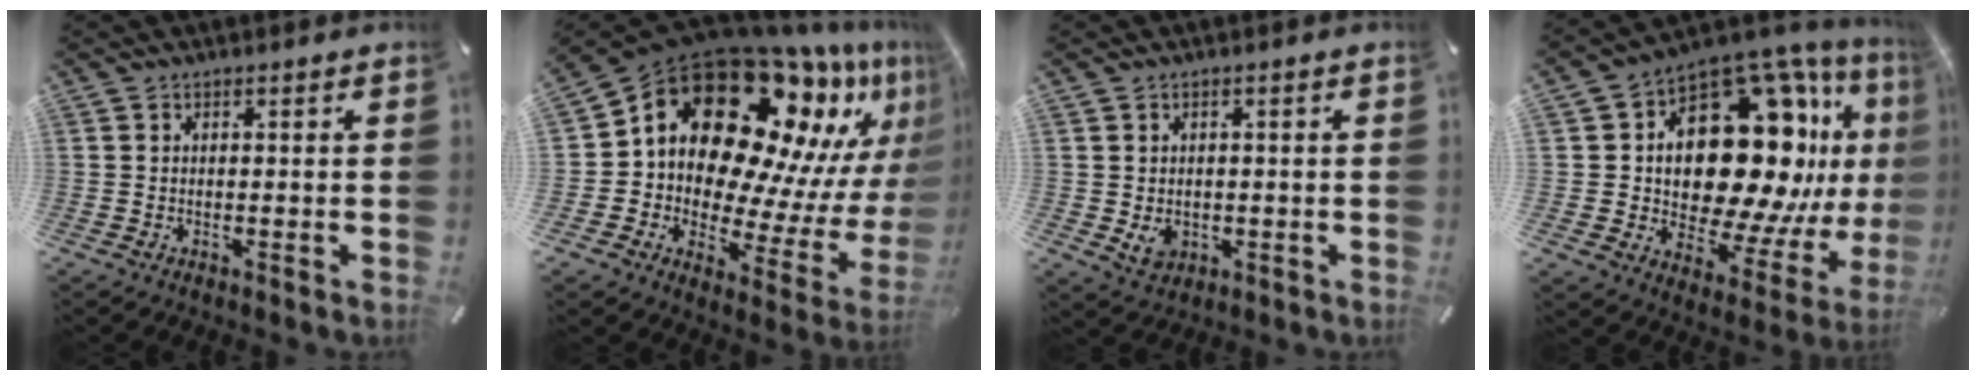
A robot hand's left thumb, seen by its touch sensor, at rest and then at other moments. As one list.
[{"total": 21.2, "force": [12.1, 13.1, 11.4], "torque": [-0.172, -0.131, 0.217]}, {"total": 4.6, "force": [-0.6, 4.0, 2.4], "torque": [-0.037, -0.004, -0.012]}, {"total": 24.5, "force": [6.1, 15.0, 18.4], "torque": [-0.295, -0.071, 0.118]}]